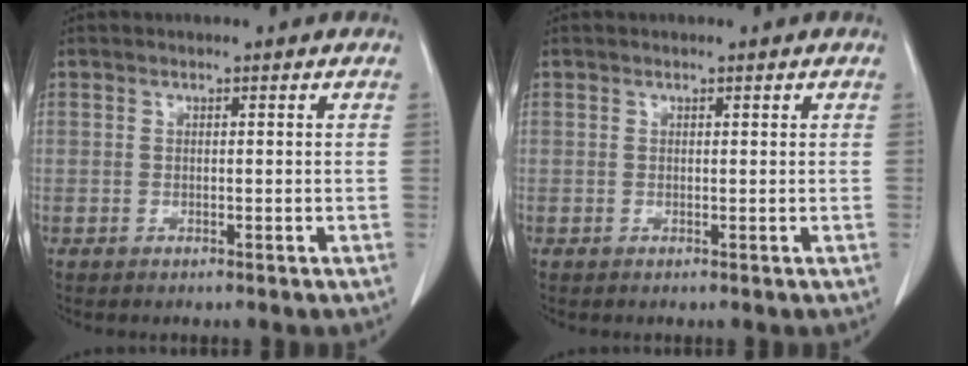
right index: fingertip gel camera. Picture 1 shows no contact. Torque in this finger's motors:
{"motor_torque": [0.00, 0.00, 0.00, 0.00]}